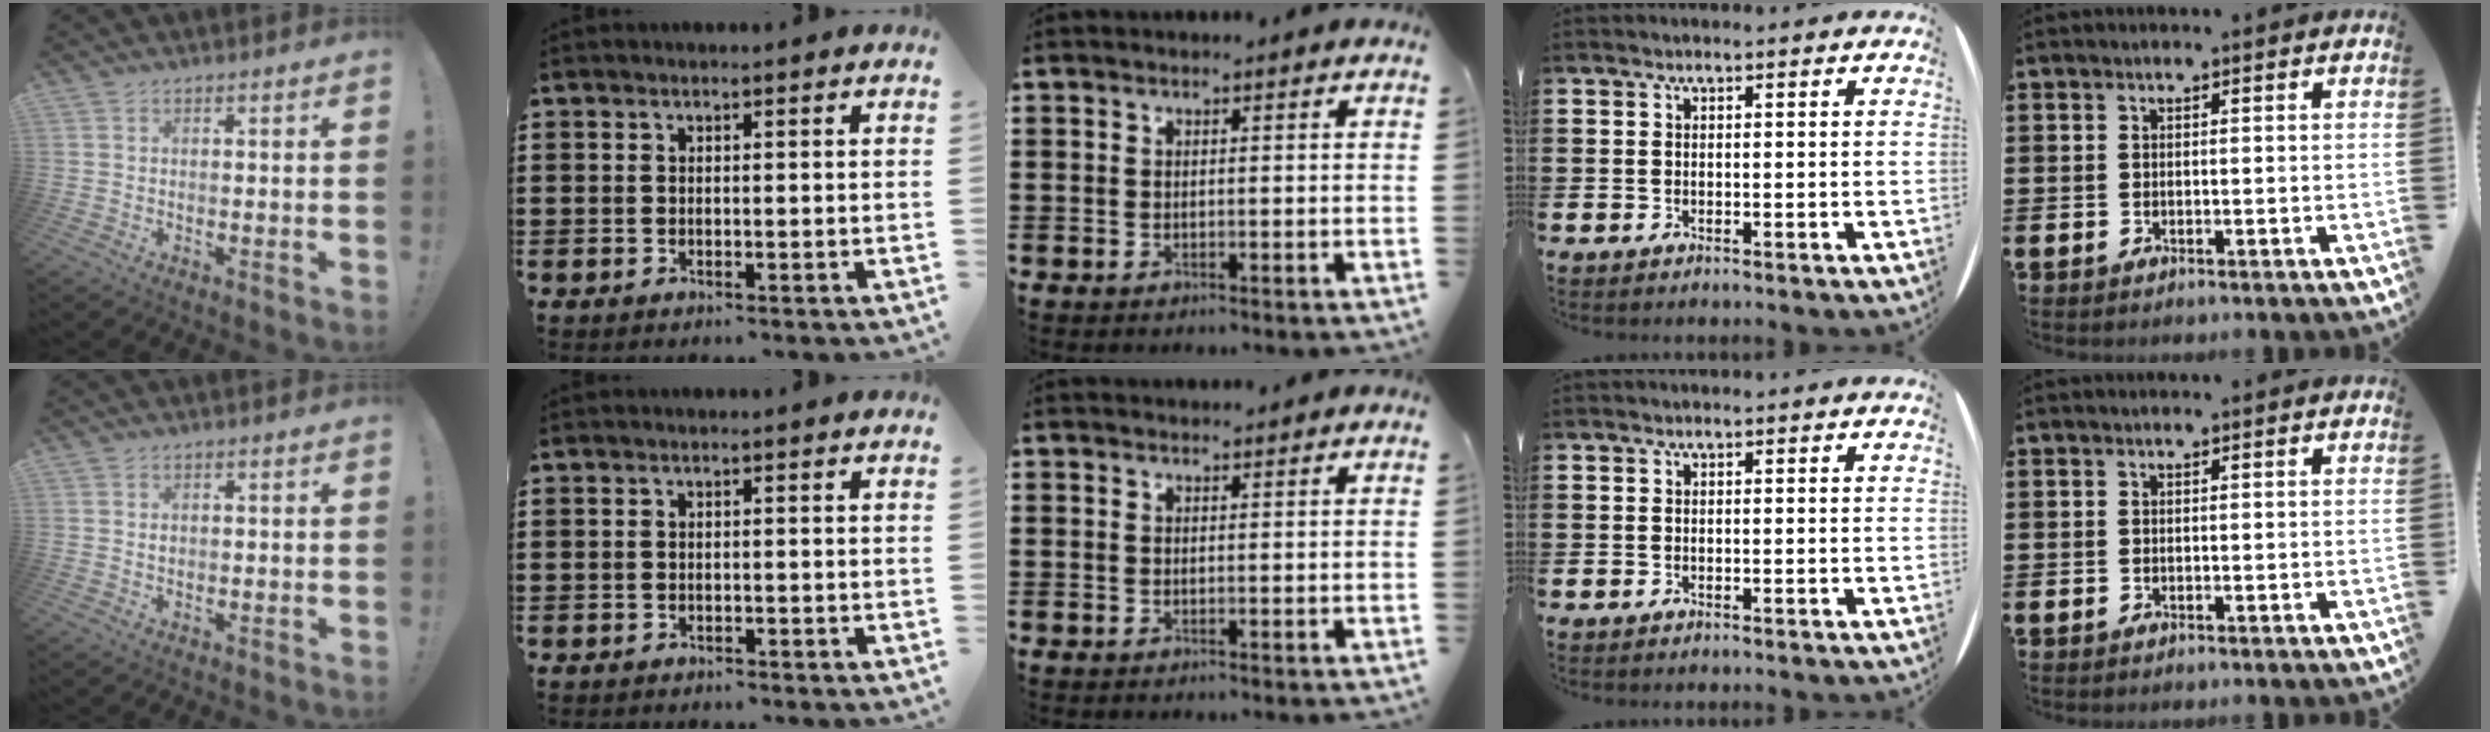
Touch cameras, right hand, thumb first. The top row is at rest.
{"thumb": {"total": 0.5, "force": [0.2, 0.5, 0.0], "torque": [0.001, 0.002, 0.003]}, "index": {"total": 0.8, "force": [-0.7, 0.2, 0.1], "torque": [-0.005, -0.001, -0.015]}, "middle": {"total": 0.9, "force": [0.9, 0.0, -0.1], "torque": [-0.002, -0.001, 0.018]}}